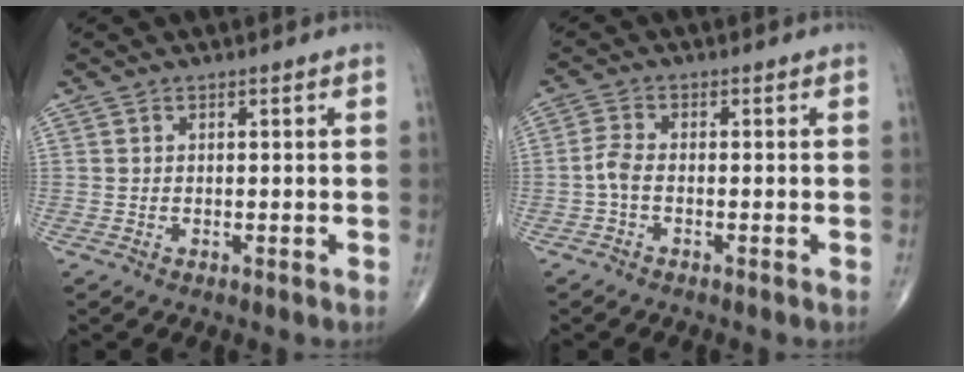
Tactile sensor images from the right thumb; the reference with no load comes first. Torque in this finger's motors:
{"motor_torque": [-0.48, 0.02, 0.29, -0.18, 0.05]}